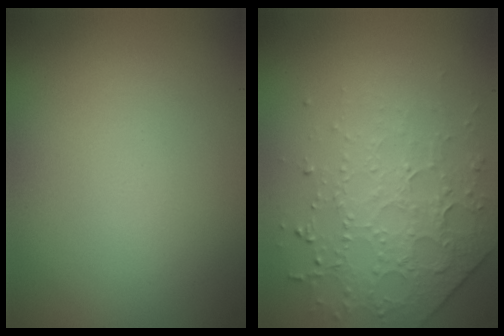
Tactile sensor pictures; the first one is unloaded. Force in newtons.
{"total": 4.3, "press": 3.1, "slide": 3.0}